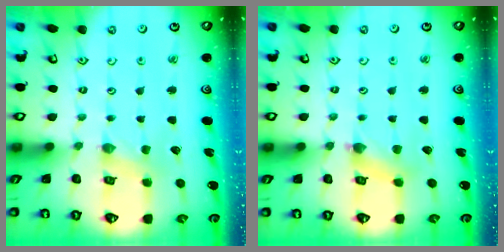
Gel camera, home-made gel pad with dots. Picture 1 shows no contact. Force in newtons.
{"total": 3.3, "press": 3.3, "slide": 0.3}